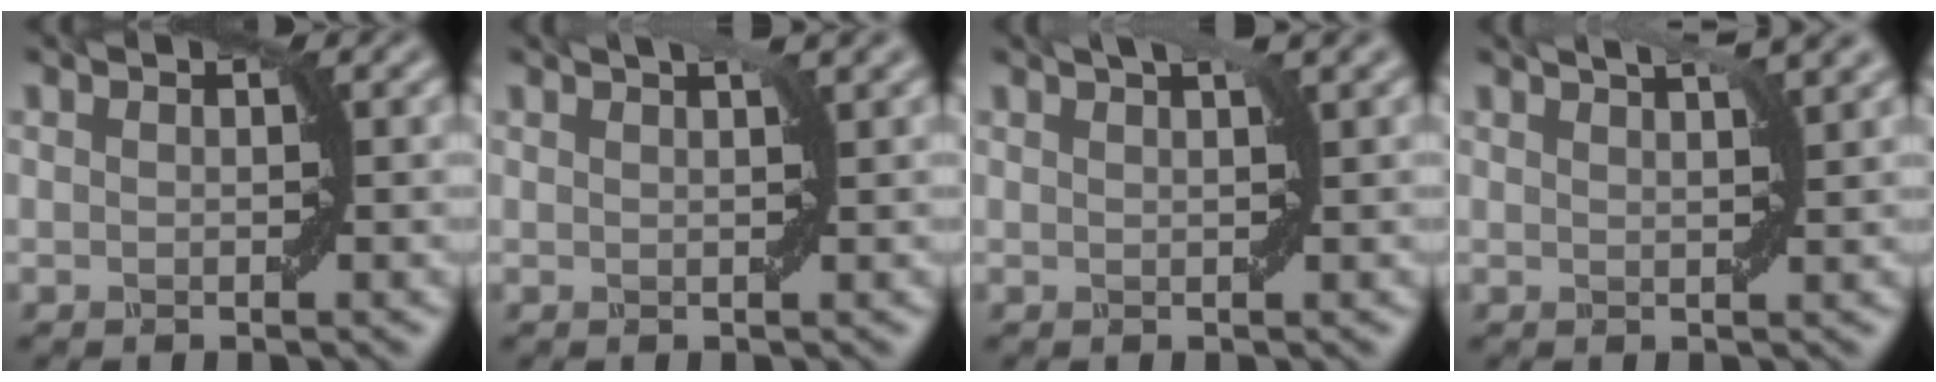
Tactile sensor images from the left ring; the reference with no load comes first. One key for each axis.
{"total": 3.4, "fx": 1.9, "fy": 1.2, "fz": 2.5, "tx": -0.017, "ty": 0.015, "tz": 0.002}
{"total": 3.7, "fx": 2.1, "fy": 1.3, "fz": 2.8, "tx": -0.022, "ty": 0.015, "tz": 0.006}
{"total": 5.5, "fx": 3.6, "fy": 1.9, "fz": 3.7, "tx": -0.033, "ty": 0.034, "tz": 0.023}